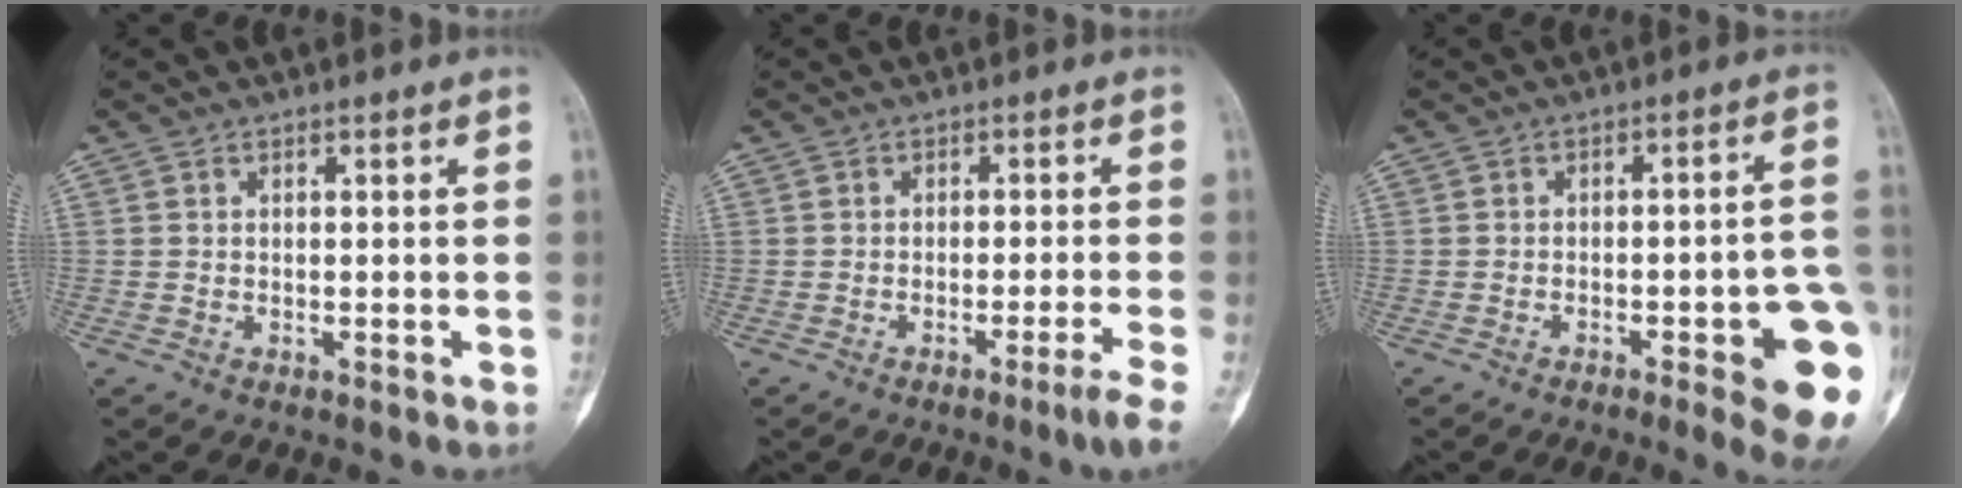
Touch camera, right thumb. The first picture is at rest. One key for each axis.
{"total": 4.0, "fx": -2.5, "fy": -1.0, "fz": 3.0, "tx": -0.056, "ty": 0.006, "tz": -0.041}
{"total": 13.9, "fx": -4.7, "fy": 3.2, "fz": 12.7, "tx": -0.118, "ty": 0.025, "tz": -0.047}